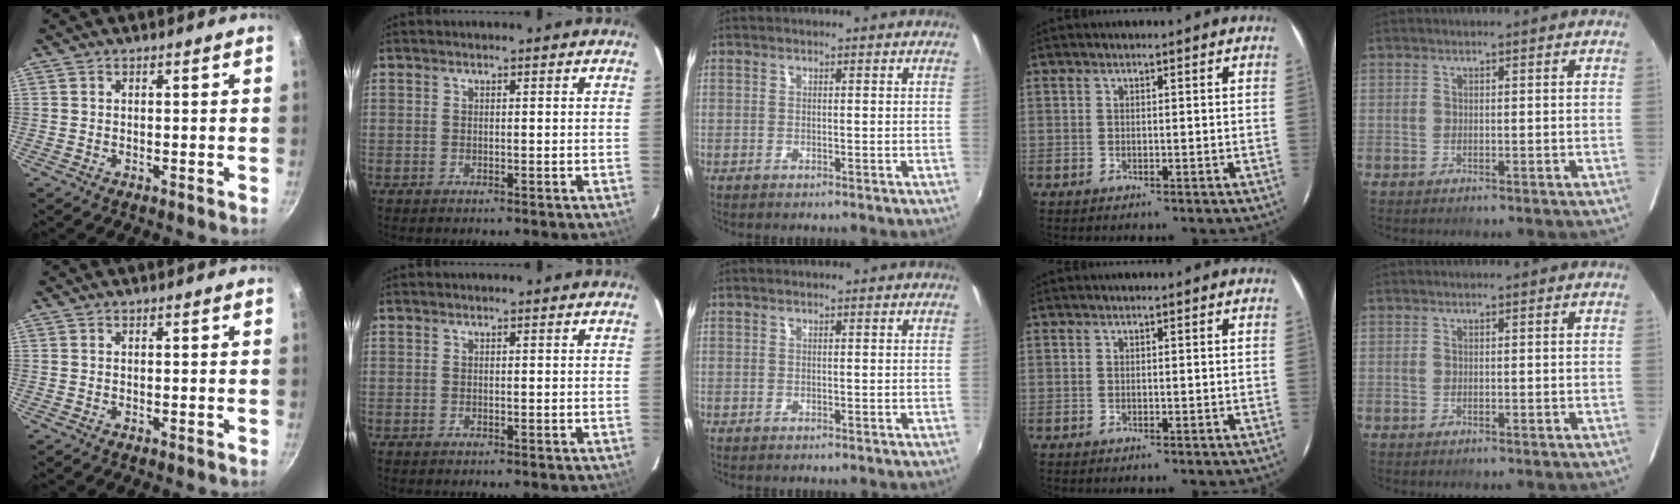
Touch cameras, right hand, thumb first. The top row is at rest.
{}